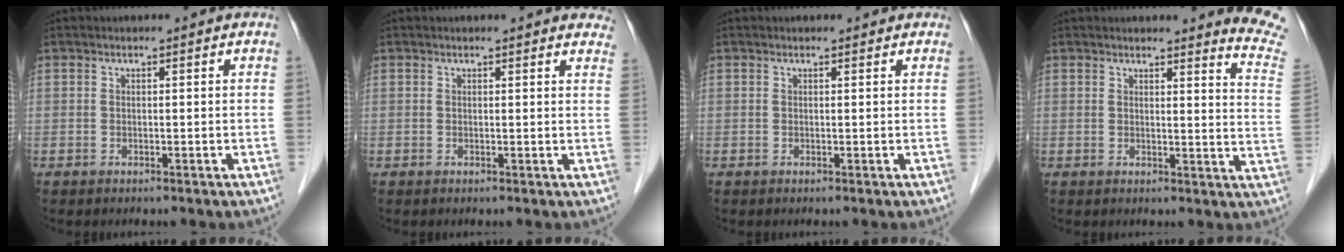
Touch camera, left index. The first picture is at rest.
{"total": 7.5, "force": [7.0, 2.0, 1.8], "torque": [0.003, 0.003, 0.053]}
{"total": 1.5, "force": [1.3, 0.6, 0.4], "torque": [-0.008, 0.009, 0.012]}
{"total": 9.1, "force": [9.1, -0.7, 0.8], "torque": [0.003, -0.102, 0.069]}